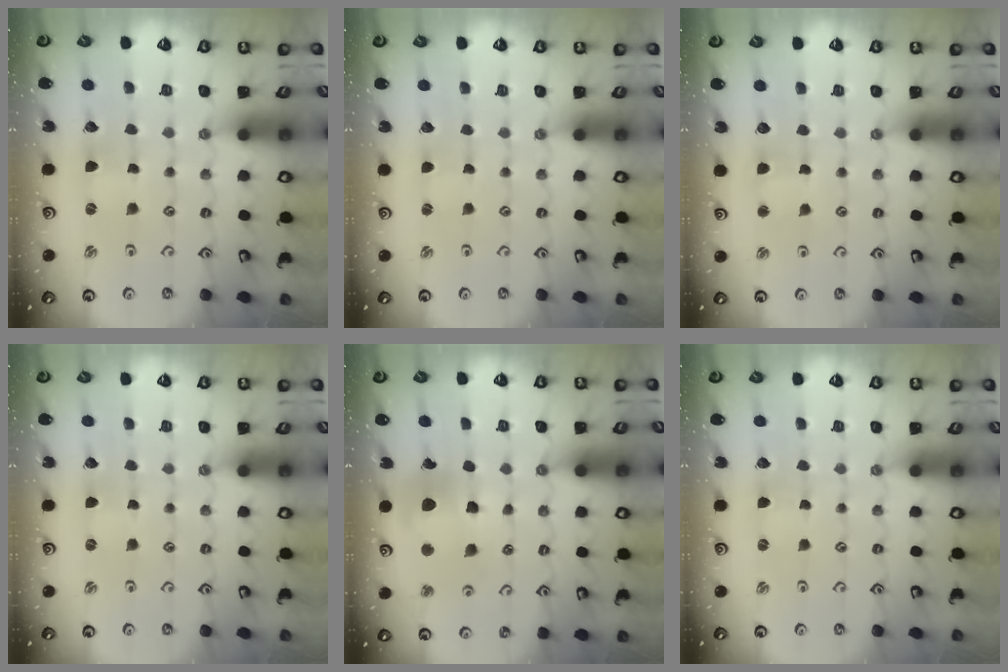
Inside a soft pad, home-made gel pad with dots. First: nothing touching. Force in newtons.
{"total": 0.0}
{"total": 2.7, "press": 2.6, "slide": 0.4}
{"total": 0.0}
{"total": 11.5, "press": 11.4, "slide": 1.3}
{"total": 0.0}